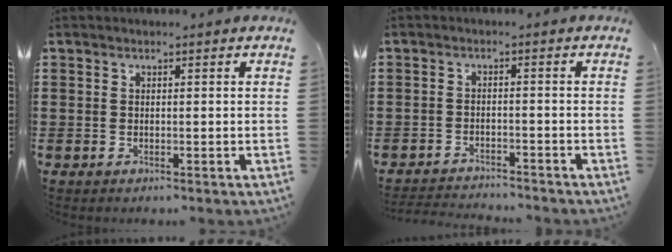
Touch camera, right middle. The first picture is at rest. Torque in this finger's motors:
{"motor_torque": [0.24, 0.06, 0.04, 0.05]}